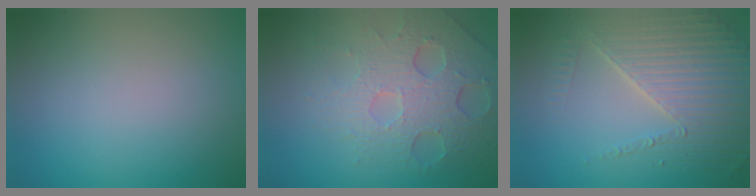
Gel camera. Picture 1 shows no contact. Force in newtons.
{"total": 6.6, "press": 4.7, "slide": 4.7}
{"total": 6.3, "press": 4.8, "slide": 4.1}